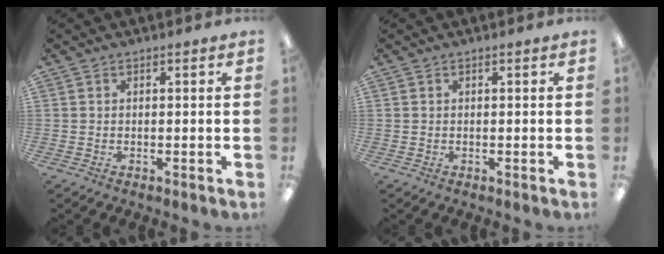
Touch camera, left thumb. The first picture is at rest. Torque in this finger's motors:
{"motor_torque": [0.00, 0.02, -0.19, 0.13, 0.00]}